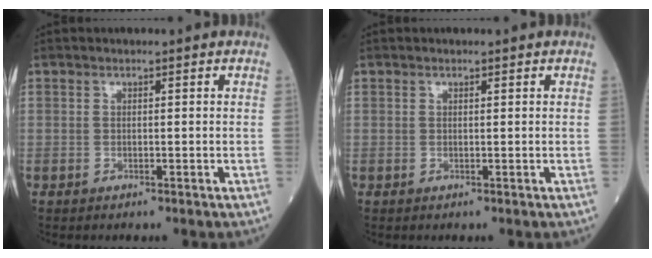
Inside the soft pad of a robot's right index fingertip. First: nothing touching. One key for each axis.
{"total": 0.0}